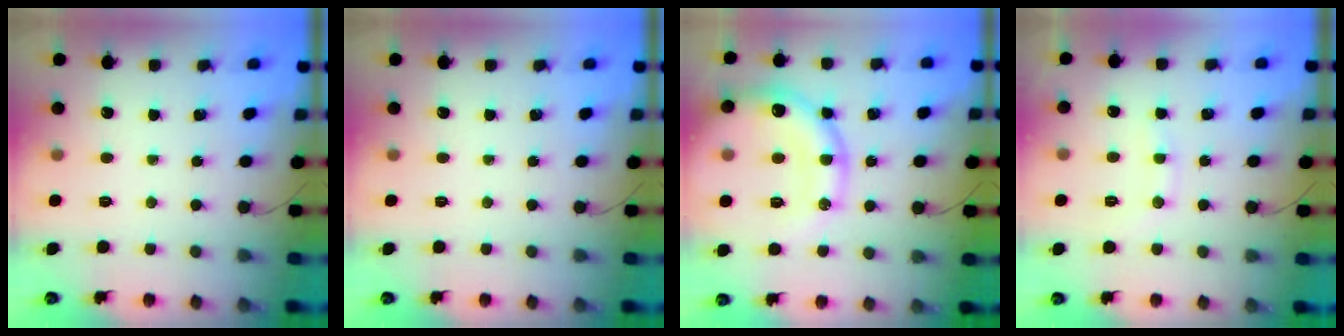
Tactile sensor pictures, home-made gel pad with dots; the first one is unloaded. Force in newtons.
{"total": 0.0}
{"total": 18.8, "press": 18.6, "slide": 2.9}
{"total": 7.0, "press": 6.9, "slide": 1.2}